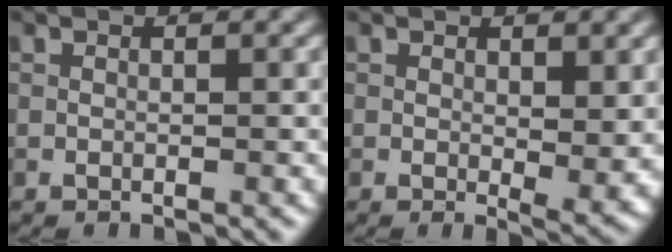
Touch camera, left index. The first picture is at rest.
{"total": 3.1, "force": [0.7, 1.2, 2.8], "torque": [-0.038, -0.012, 0.013]}